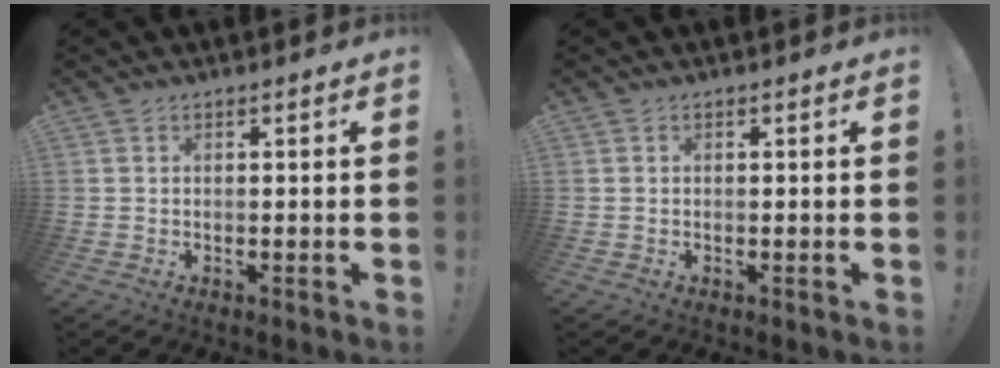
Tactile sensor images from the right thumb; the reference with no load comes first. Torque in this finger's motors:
{"motor_torque": [-0.07, -0.13, 0.05, -0.10, 0.00]}